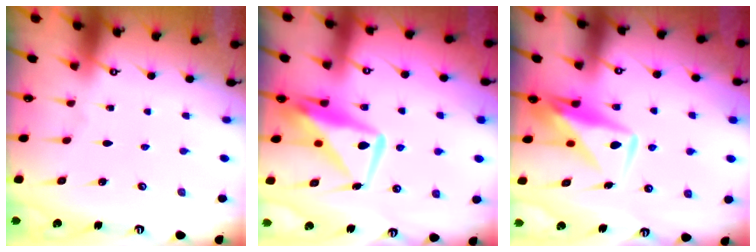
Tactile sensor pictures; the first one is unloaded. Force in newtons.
{"total": 12.4, "press": 12.4, "slide": 1.1}
{"total": 10.6, "press": 10.5, "slide": 0.8}